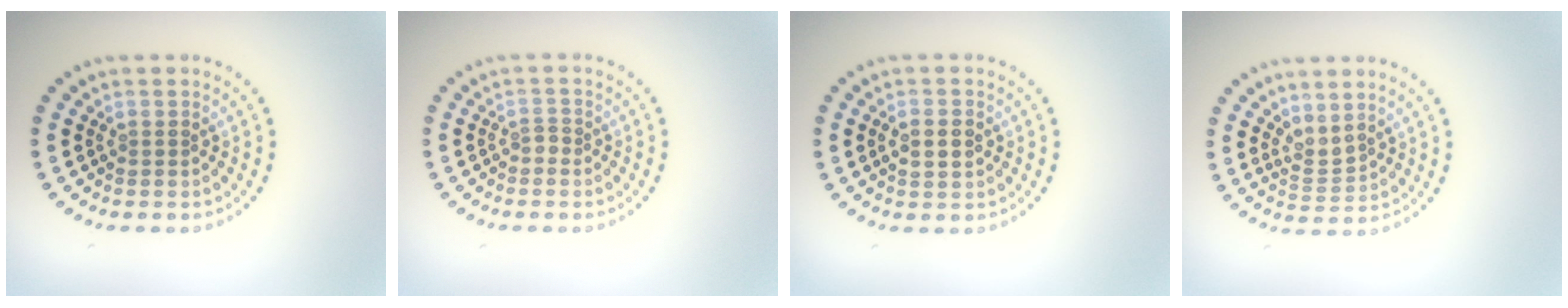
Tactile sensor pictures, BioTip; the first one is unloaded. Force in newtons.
{"total": 0.9, "press": 0.6, "slide": 0.7}
{"total": 2.1, "press": 2.1, "slide": 0.1}
{"total": 1.7, "press": 1.2, "slide": 1.2}